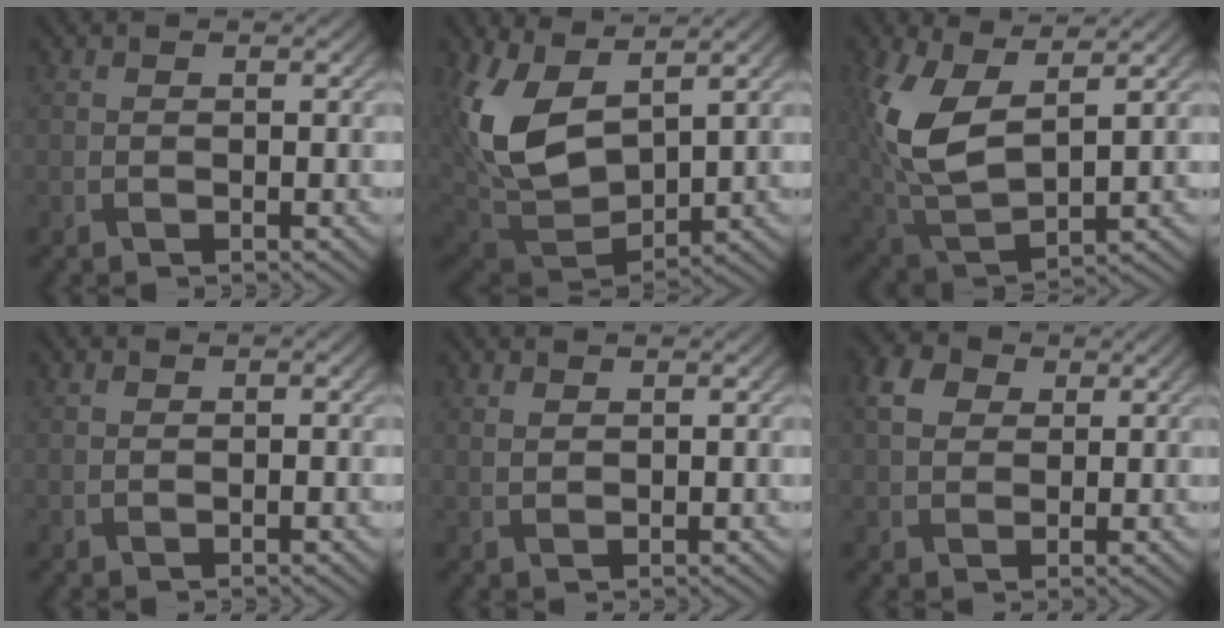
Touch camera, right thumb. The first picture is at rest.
{"total": 13.9, "force": [4.7, 7.8, 10.5], "torque": [-0.259, -0.006, 0.099]}
{"total": 11.4, "force": [3.2, 5.9, 9.2], "torque": [-0.234, -0.005, 0.065]}
{"total": 0.6, "force": [-0.2, 0.2, 0.5], "torque": [-0.010, -0.001, -0.002]}
{"total": 1.0, "force": [0.8, 0.4, 0.5], "torque": [-0.019, -0.003, 0.020]}
{"total": 4.3, "force": [1.4, 3.3, 2.4], "torque": [-0.063, 0.010, 0.023]}